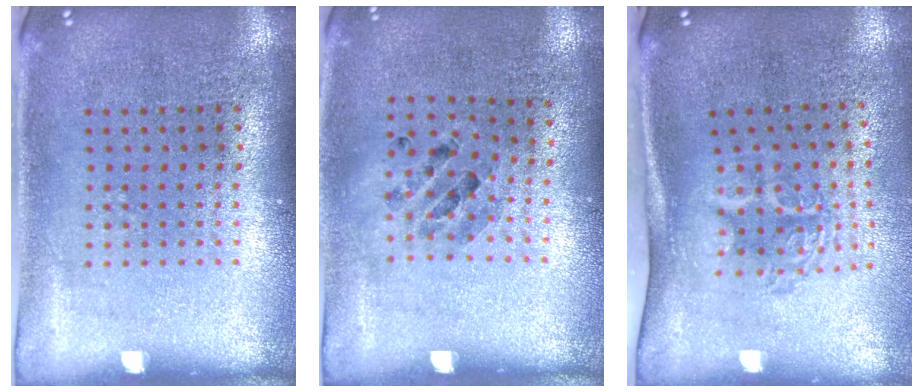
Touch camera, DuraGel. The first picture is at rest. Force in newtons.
{"total": 0.8, "press": 0.8, "slide": 0.1}
{"total": 1.8, "press": 1.2, "slide": 1.3}